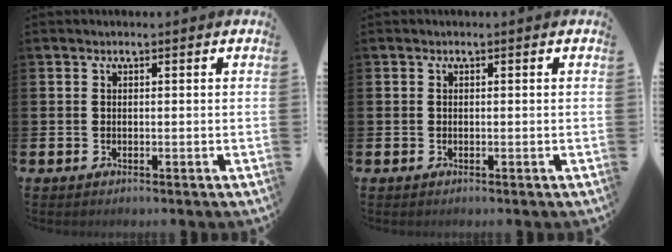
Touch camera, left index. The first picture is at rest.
{"total": 0.0}